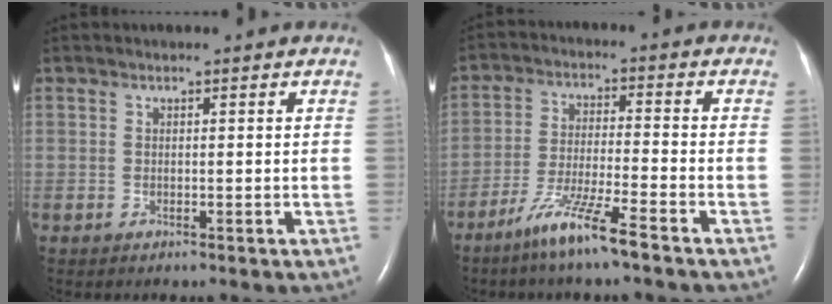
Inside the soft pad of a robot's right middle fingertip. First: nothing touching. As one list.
[{"total": 8.2, "force": [-5.8, -0.5, 5.8], "torque": [-0.114, -0.024, -0.116]}]